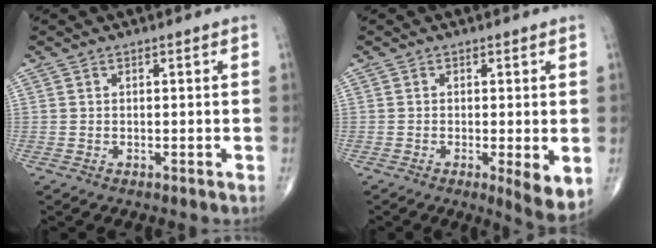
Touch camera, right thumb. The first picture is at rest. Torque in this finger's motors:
{"motor_torque": [0.51, 0.86, 0.23, -0.28, 0.14]}